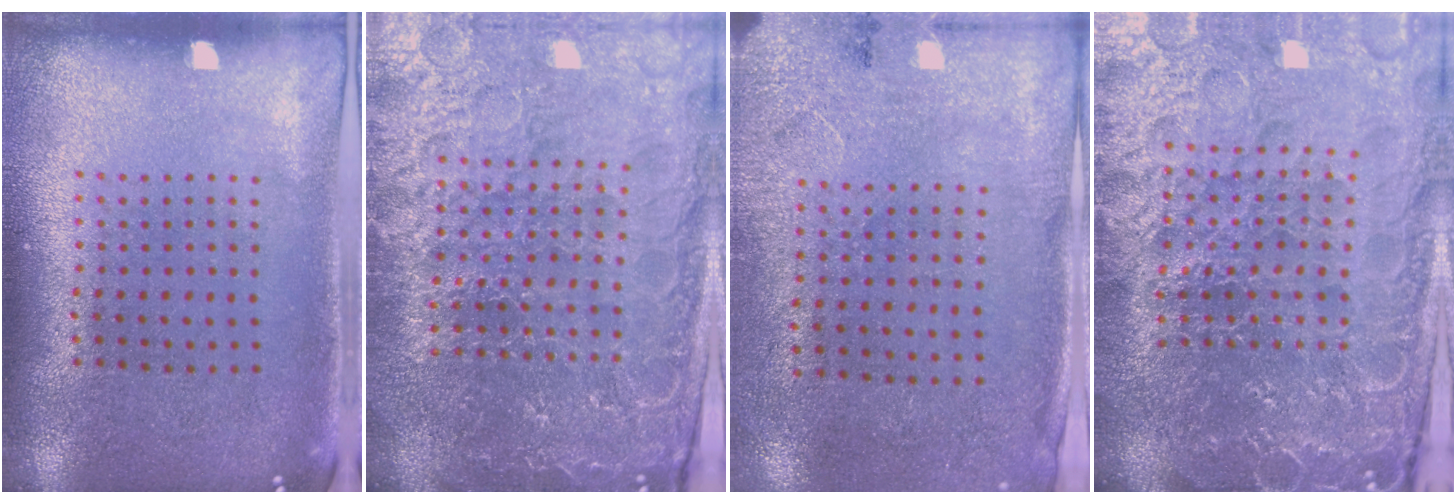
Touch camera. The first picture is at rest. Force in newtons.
{"total": 4.9, "press": 4.5, "slide": 1.8}
{"total": 2.6, "press": 2.2, "slide": 1.5}
{"total": 5.2, "press": 4.9, "slide": 1.7}